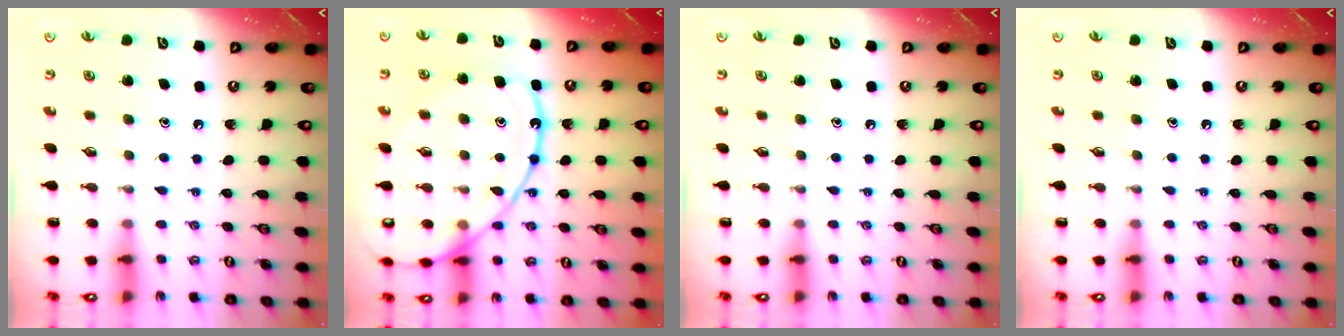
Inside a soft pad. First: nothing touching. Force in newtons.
{"total": 17.8, "press": 17.8, "slide": 1.5}
{"total": 0.0}
{"total": 0.0}